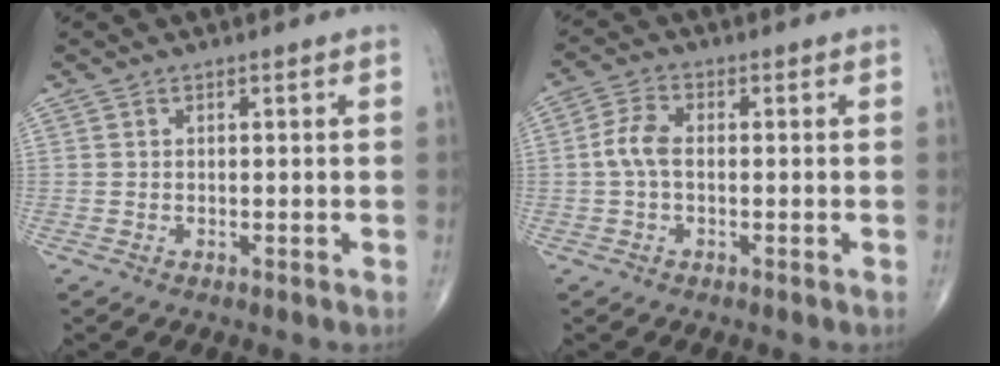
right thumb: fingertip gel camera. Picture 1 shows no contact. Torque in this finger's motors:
{"motor_torque": [-0.42, 0.17, 0.49, 0.05, 0.05]}